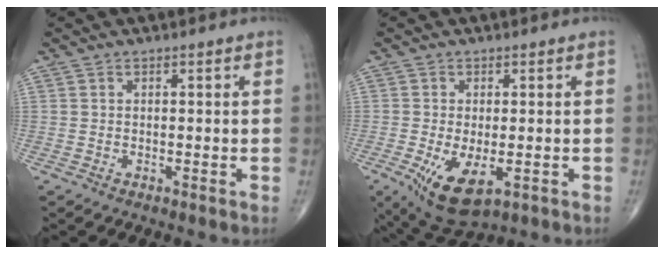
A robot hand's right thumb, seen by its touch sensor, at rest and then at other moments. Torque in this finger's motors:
{"motor_torque": [0.20, 0.14, 0.50, 0.27, 0.09]}